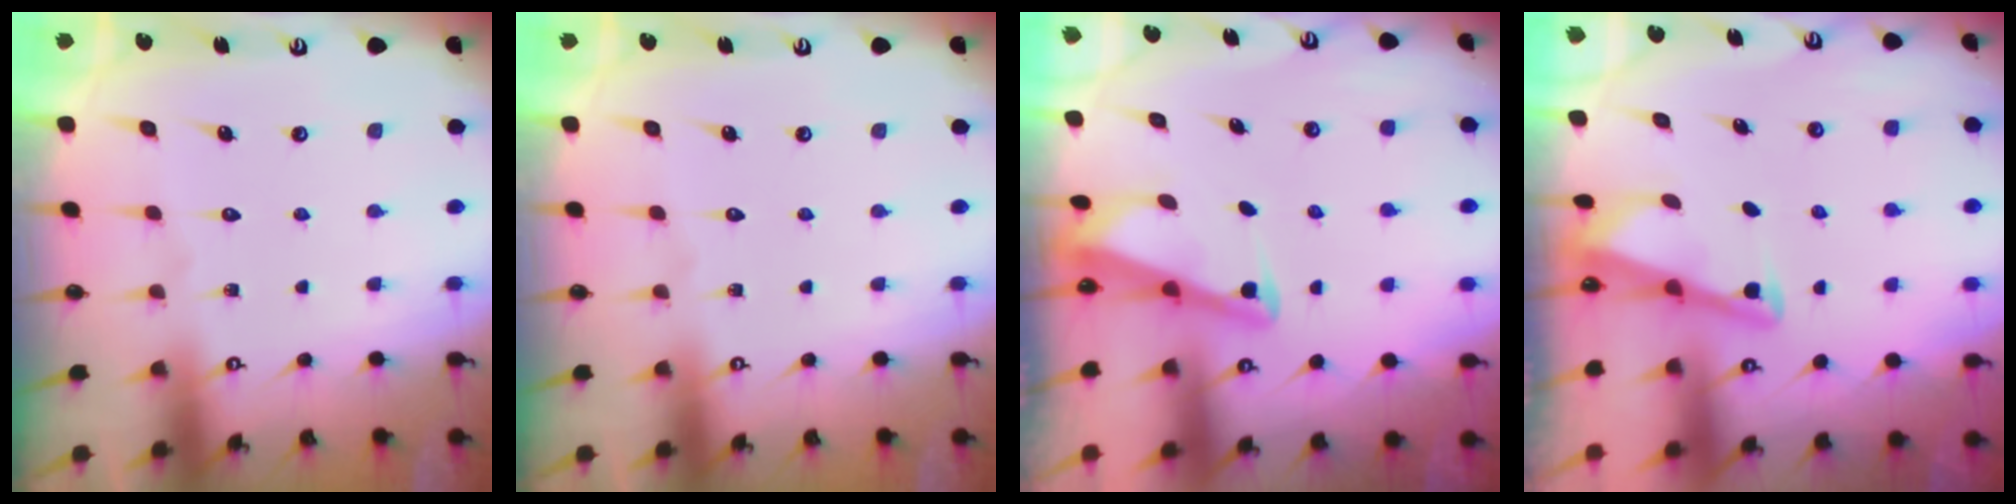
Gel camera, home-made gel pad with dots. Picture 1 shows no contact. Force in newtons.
{"total": 0.0}
{"total": 2.7, "press": 2.7, "slide": 0.3}
{"total": 2.9, "press": 2.9, "slide": 0.4}